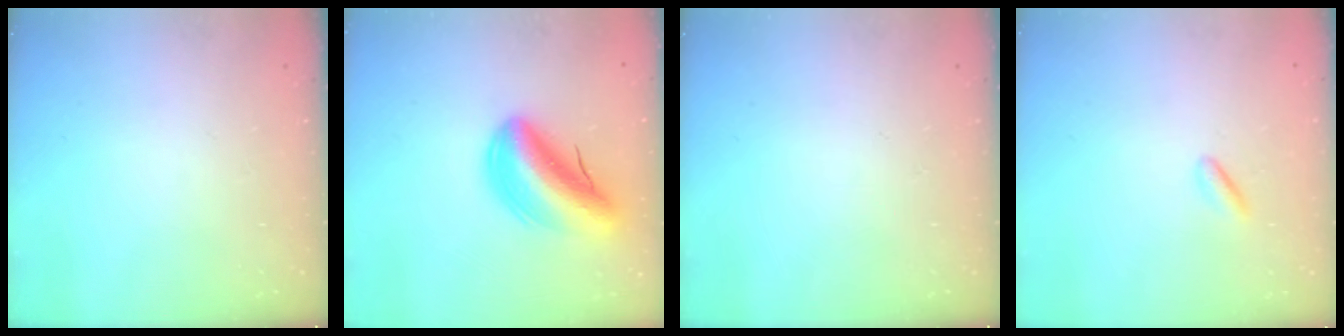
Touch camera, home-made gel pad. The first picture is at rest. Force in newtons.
{"total": 14.1, "press": 13.5, "slide": 4.1}
{"total": 0.0}
{"total": 2.5, "press": 2.3, "slide": 1.0}